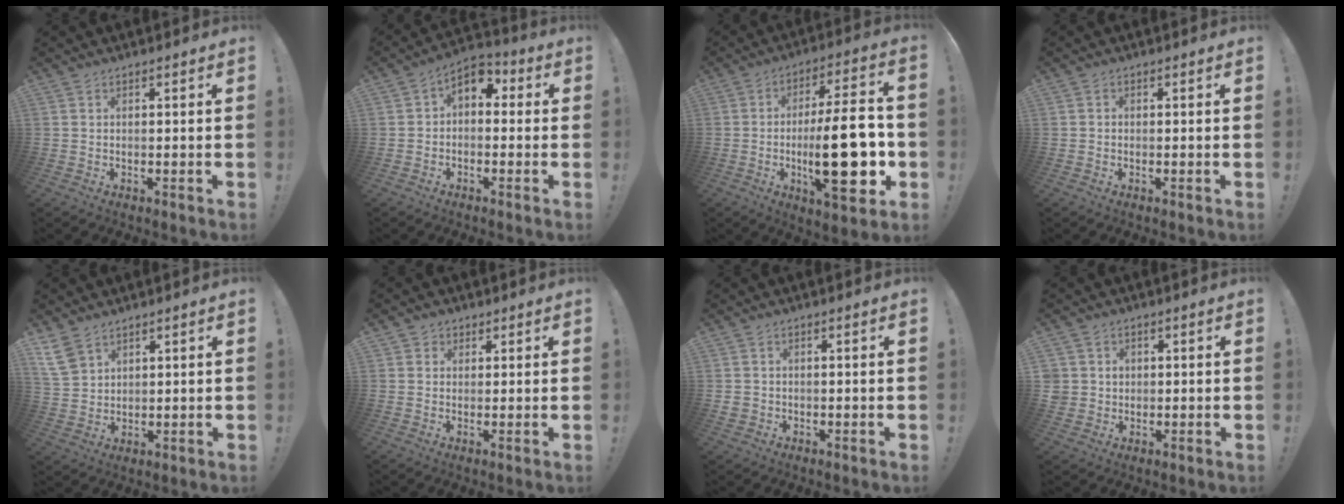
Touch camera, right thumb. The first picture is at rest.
{"total": 5.7, "force": [0.1, 4.3, 3.7], "torque": [-0.053, 0.011, 0.008]}
{"total": 24.6, "force": [-3.7, 8.1, 22.9], "torque": [-0.365, -0.003, -0.058]}
{"total": 0.7, "force": [-0.5, 0.5, 0.1], "torque": [-0.003, 0.004, -0.008]}
{"total": 6.9, "force": [4.4, 4.2, 3.3], "torque": [-0.067, -0.016, 0.086]}
{"total": 2.4, "force": [1.0, 2.2, 0.3], "torque": [0.004, -0.004, 0.016]}
{"total": 1.9, "force": [-0.1, 1.8, 0.6], "torque": [-0.013, 0.004, 0.000]}
{"total": 4.1, "force": [0.7, 4.0, 0.8], "torque": [-0.014, 0.003, 0.016]}